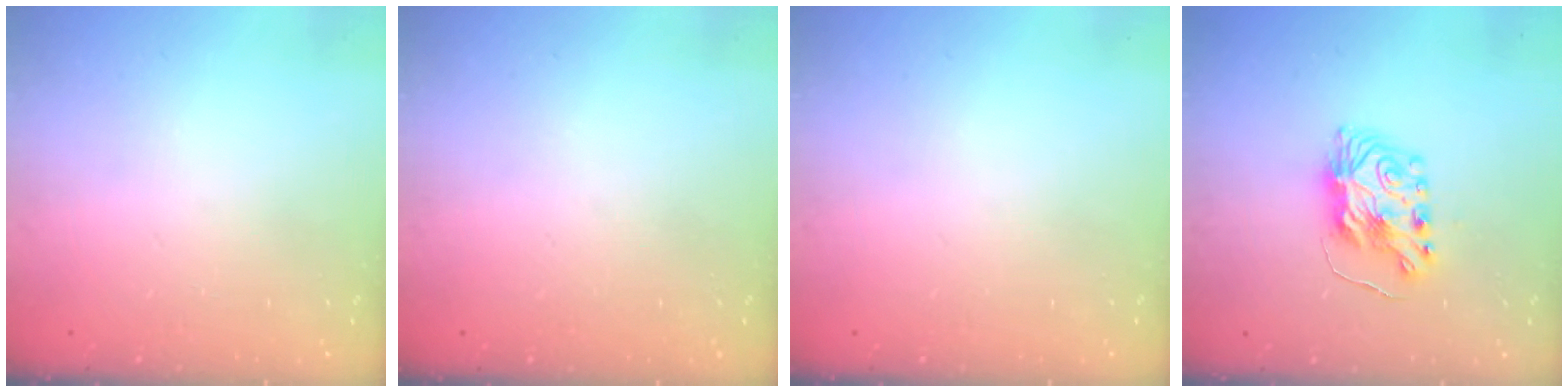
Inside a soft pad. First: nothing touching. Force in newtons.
{"total": 0.0}
{"total": 0.0}
{"total": 8.1, "press": 8.0, "slide": 0.8}